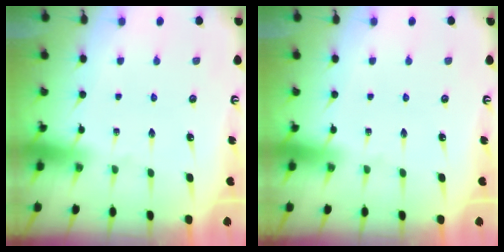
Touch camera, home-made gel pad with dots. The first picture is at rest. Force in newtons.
{"total": 0.0}